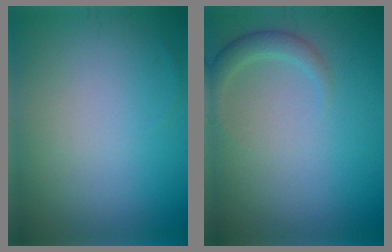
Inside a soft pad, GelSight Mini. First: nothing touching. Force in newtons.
{"total": 1.9, "press": 1.9, "slide": 0.1}